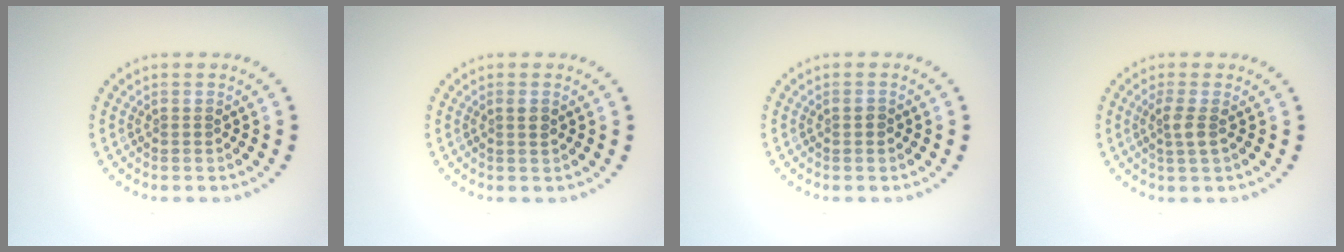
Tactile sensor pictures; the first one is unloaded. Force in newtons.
{"total": 0.9, "press": 0.8, "slide": 0.5}
{"total": 0.7, "press": 0.7, "slide": 0.0}
{"total": 1.7, "press": 1.4, "slide": 1.0}